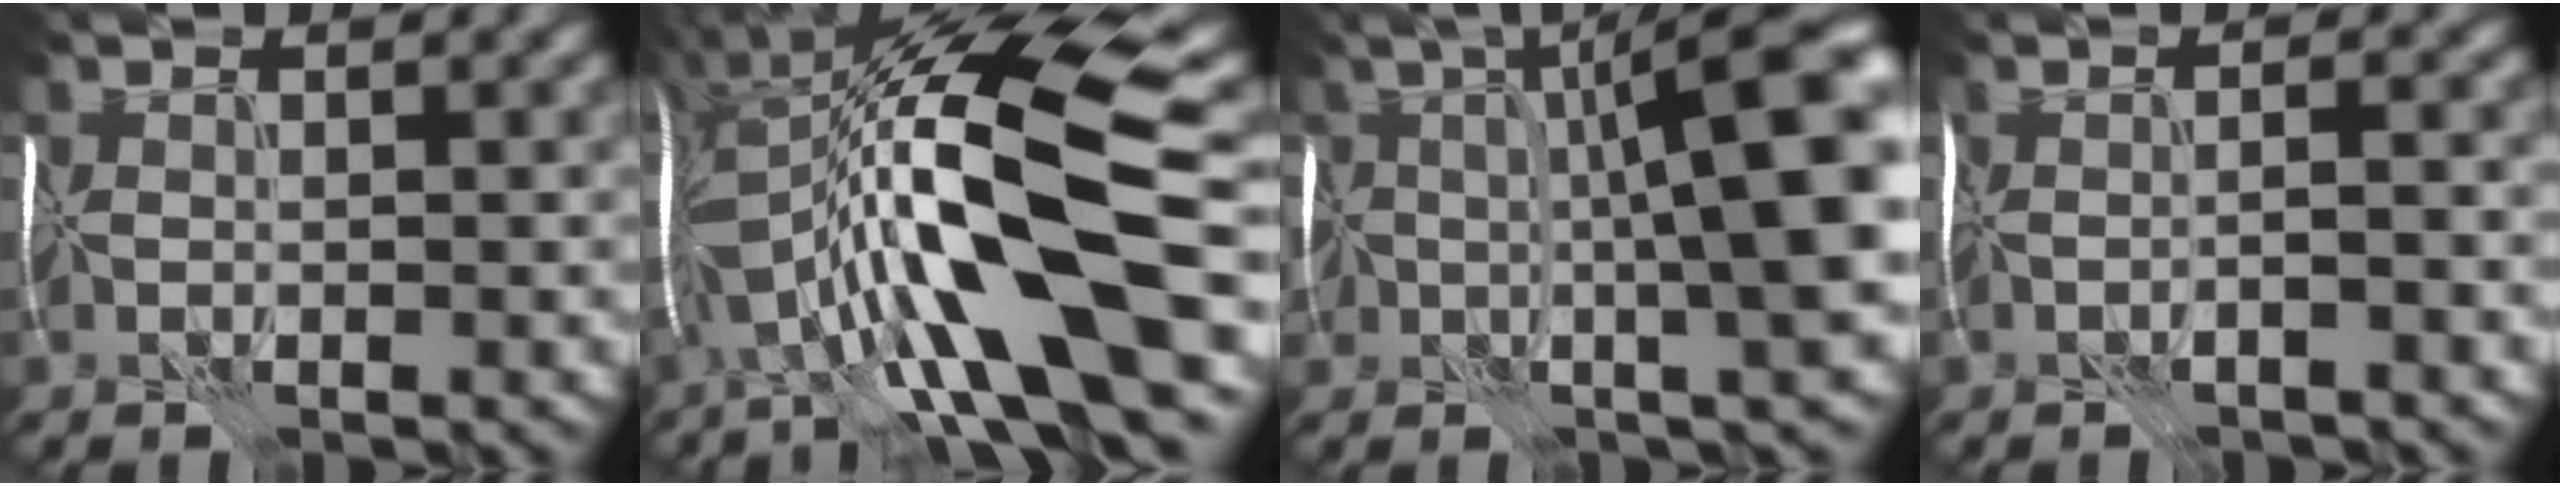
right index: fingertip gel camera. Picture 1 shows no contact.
{"total": 16.8, "force": [-1.6, 4.6, 16.0], "torque": [-0.301, 0.037, -0.026]}
{"total": 12.2, "force": [1.4, 2.9, 11.8], "torque": [-0.164, 0.018, 0.031]}
{"total": 2.3, "force": [-1.4, 0.3, 1.8], "torque": [-0.026, 0.003, -0.021]}